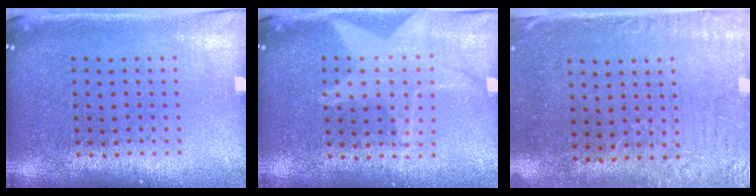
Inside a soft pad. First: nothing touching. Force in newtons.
{"total": 1.2, "press": 1.2, "slide": 0.3}
{"total": 3.2, "press": 2.5, "slide": 2.1}